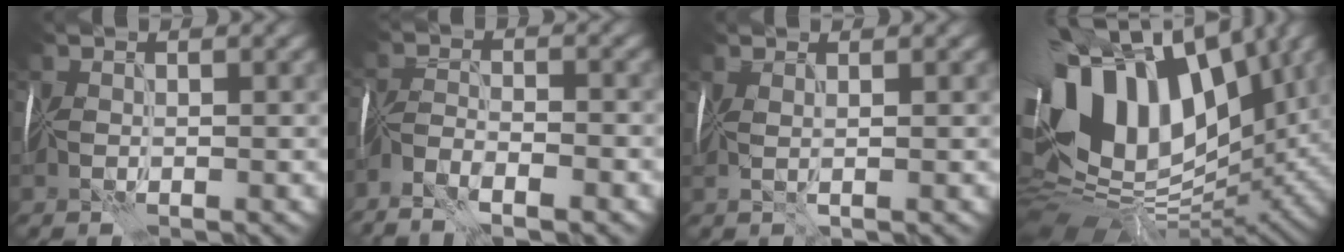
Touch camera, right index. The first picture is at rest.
{"total": 5.3, "force": [-3.8, 1.7, 3.3], "torque": [-0.059, -0.003, -0.076]}
{"total": 1.2, "force": [0.7, -0.1, 1.0], "torque": [-0.017, 0.004, 0.008]}
{"total": 16.2, "force": [4.1, 9.9, 12.2], "torque": [-0.228, 0.016, 0.070]}